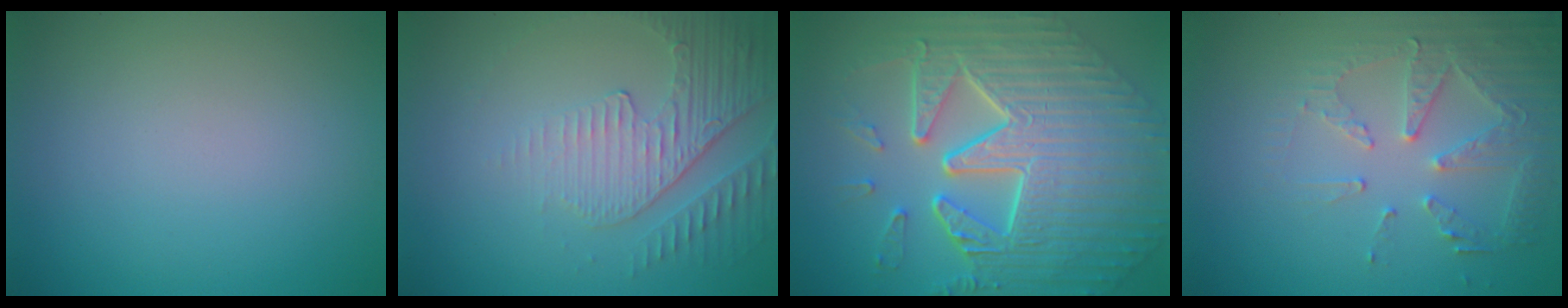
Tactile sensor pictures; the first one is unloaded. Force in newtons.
{"total": 4.9, "press": 3.3, "slide": 3.6}
{"total": 11.0, "press": 7.4, "slide": 8.1}
{"total": 5.2, "press": 3.8, "slide": 3.5}